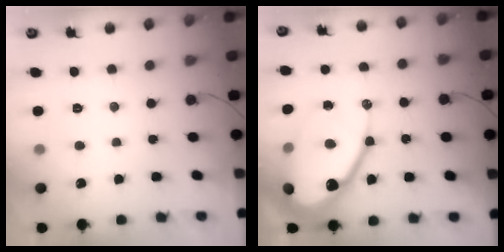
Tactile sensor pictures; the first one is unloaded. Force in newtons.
{"total": 22.4, "press": 22.3, "slide": 1.7}